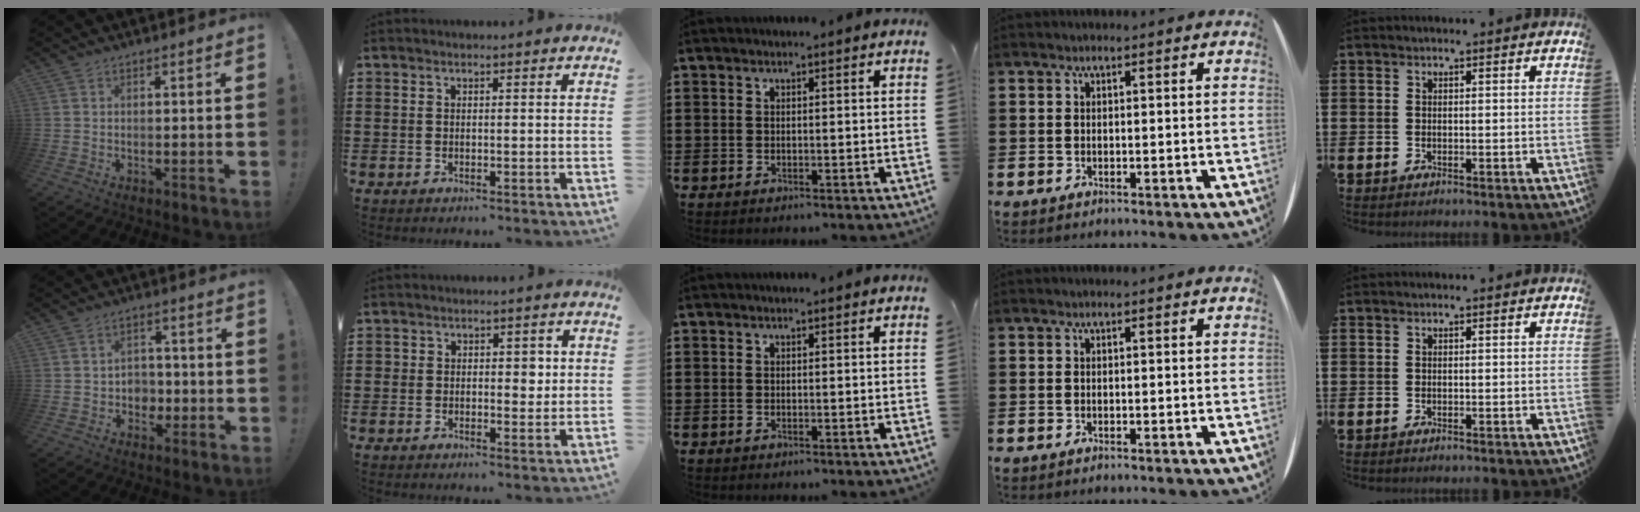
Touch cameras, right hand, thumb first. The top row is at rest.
{"thumb": {"total": 5.4, "force": [-0.3, 5.2, 1.6], "torque": [-0.021, -0.003, -0.004]}, "index": {"total": 2.5, "force": [0.1, 1.9, 1.7], "torque": [-0.030, 0.008, -0.005]}}